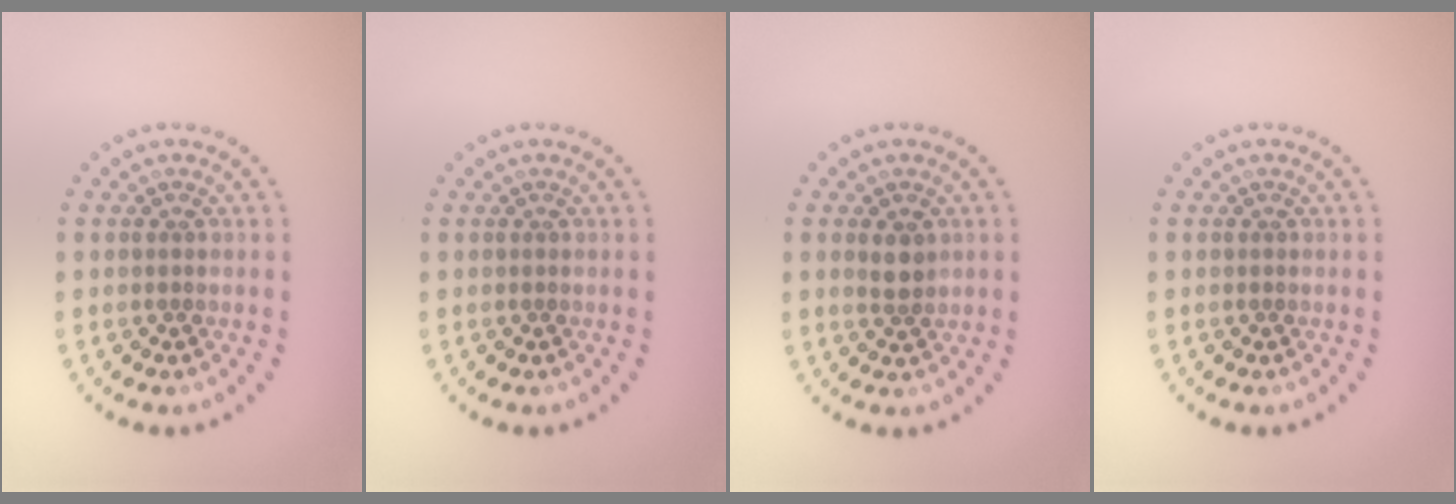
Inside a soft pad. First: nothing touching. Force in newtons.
{"total": 0.0}
{"total": 1.9, "press": 1.8, "slide": 0.7}
{"total": 0.0}